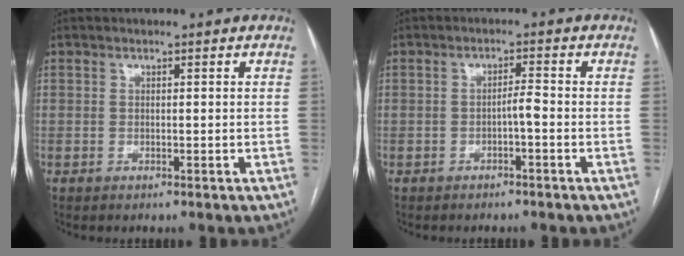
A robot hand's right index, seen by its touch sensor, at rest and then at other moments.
{"total": 1.8, "force": [-0.7, 0.0, 1.6], "torque": [-0.026, 0.003, -0.013]}